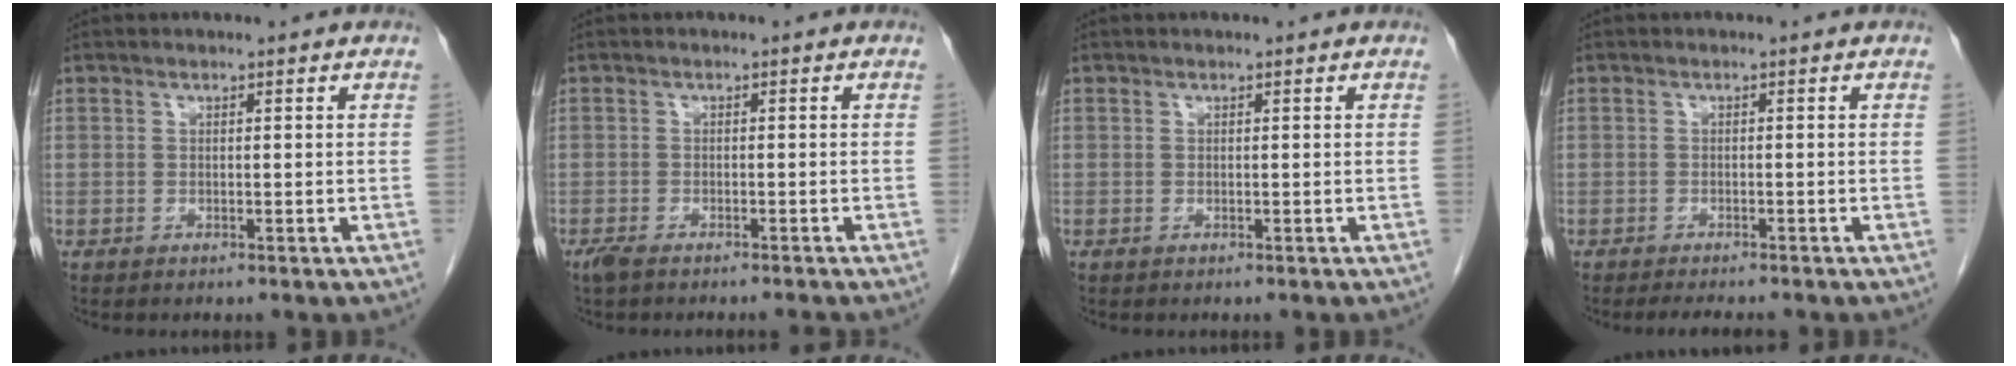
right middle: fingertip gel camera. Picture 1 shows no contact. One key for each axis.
{"total": 4.0, "fx": -3.5, "fy": 0.4, "fz": 1.9, "tx": -0.030, "ty": -0.008, "tz": -0.056}
{"total": 0.0}
{"total": 6.3, "fx": -5.3, "fy": 0.9, "fz": 3.2, "tx": -0.044, "ty": -0.013, "tz": -0.077}